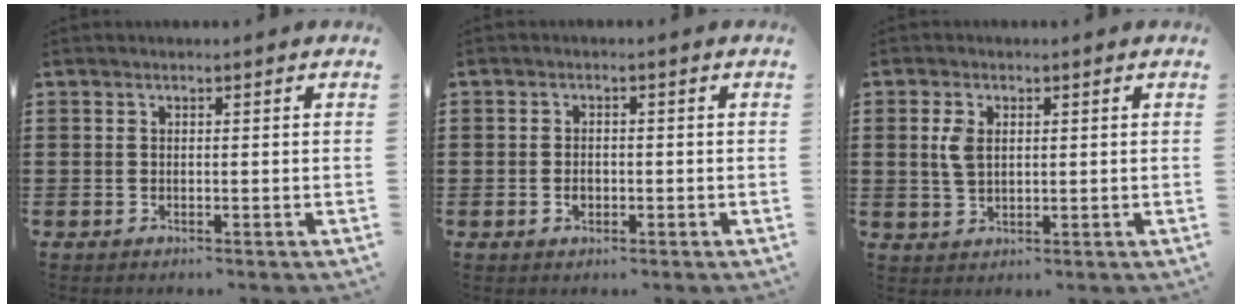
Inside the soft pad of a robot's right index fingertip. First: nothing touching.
{"total": 1.8, "force": [-0.5, 1.2, 1.1], "torque": [-0.023, 0.003, -0.012]}
{"total": 3.8, "force": [0.8, 2.2, 3.0], "torque": [-0.071, 0.006, 0.011]}